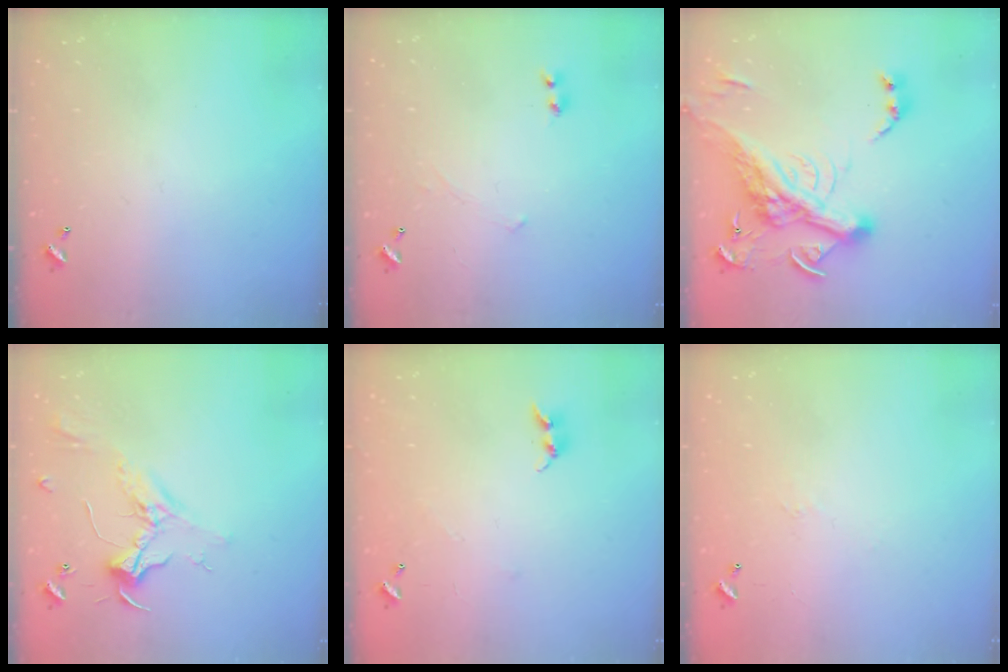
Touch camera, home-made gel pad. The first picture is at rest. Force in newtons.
{"total": 2.3, "press": 2.3, "slide": 0.2}
{"total": 14.9, "press": 14.6, "slide": 2.7}
{"total": 2.4, "press": 2.3, "slide": 0.7}
{"total": 5.6, "press": 5.6, "slide": 0.2}
{"total": 6.6, "press": 6.6, "slide": 0.8}